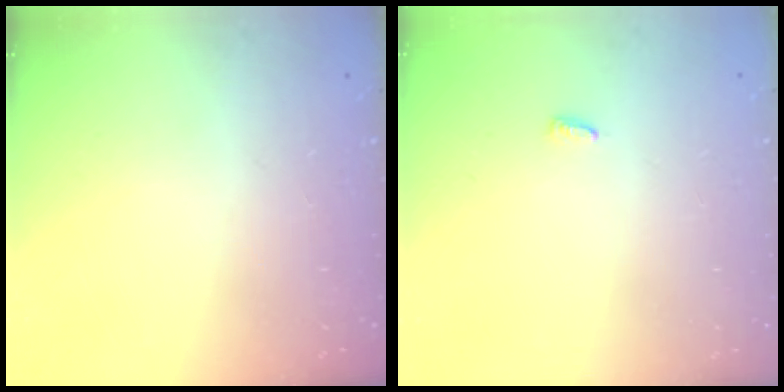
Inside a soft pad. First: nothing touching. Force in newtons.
{"total": 3.5, "press": 3.4, "slide": 0.6}